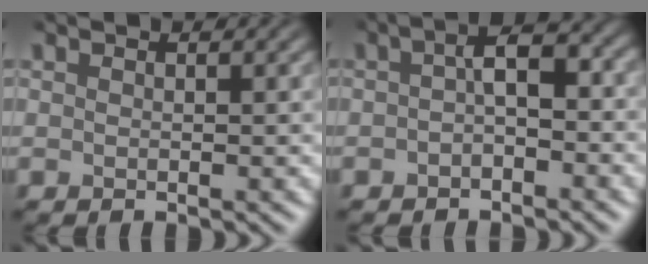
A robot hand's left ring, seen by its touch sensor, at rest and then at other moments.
{"total": 3.1, "force": [-0.8, 1.2, 2.8], "torque": [-0.050, 0.011, -0.021]}